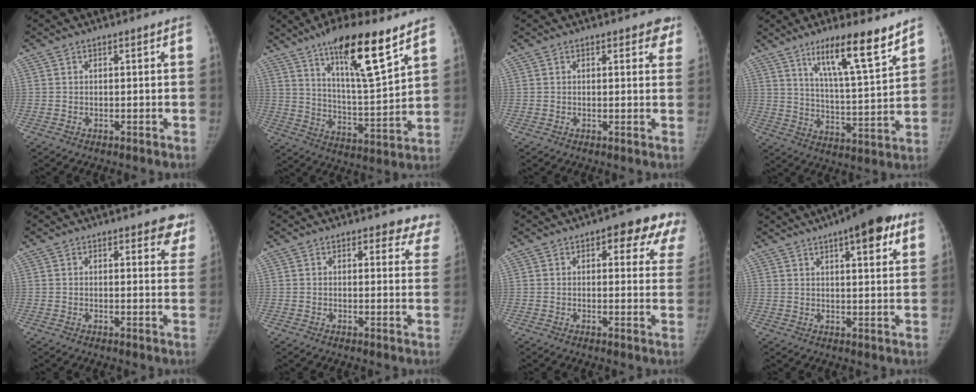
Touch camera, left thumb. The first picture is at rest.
{"total": 17.6, "force": [11.2, 3.4, 13.2], "torque": [-0.202, -0.063, 0.194]}
{"total": 3.2, "force": [2.3, 1.6, 1.6], "torque": [0.013, -0.008, 0.018]}
{"total": 14.3, "force": [9.8, 2.0, 10.3], "torque": [-0.156, -0.062, 0.167]}
{"total": 6.3, "force": [5.0, 2.6, 2.7], "torque": [0.011, -0.024, 0.040]}
{"total": 7.2, "force": [6.5, 3.1, 0.7], "torque": [0.052, -0.029, 0.041]}
{"total": 11.4, "force": [6.3, 5.1, 7.9], "torque": [-0.041, -0.019, 0.062]}
{"total": 13.1, "force": [7.3, 3.9, 10.2], "torque": [-0.115, -0.016, 0.096]}